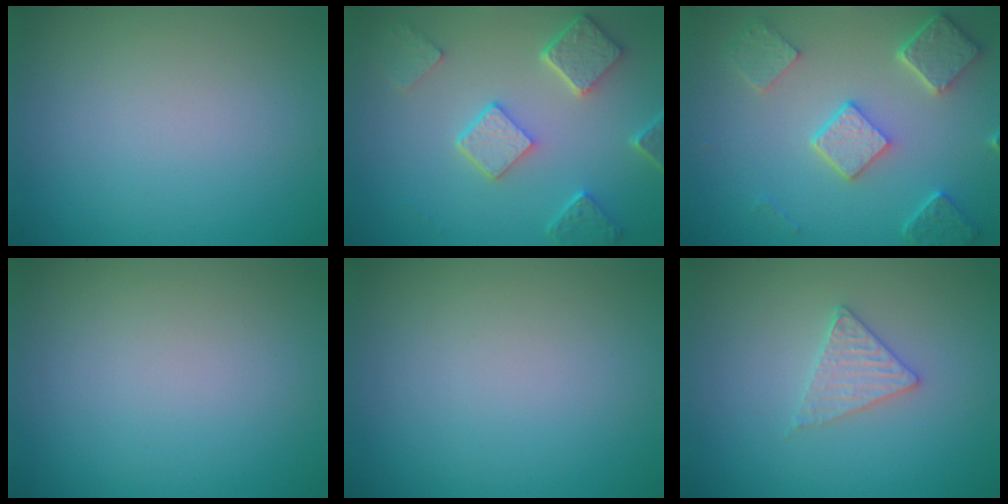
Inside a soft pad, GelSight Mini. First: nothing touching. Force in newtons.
{"total": 4.8, "press": 3.8, "slide": 3.0}
{"total": 5.0, "press": 3.9, "slide": 3.1}
{"total": 0.0}
{"total": 0.0}
{"total": 2.1, "press": 2.1, "slide": 0.3}